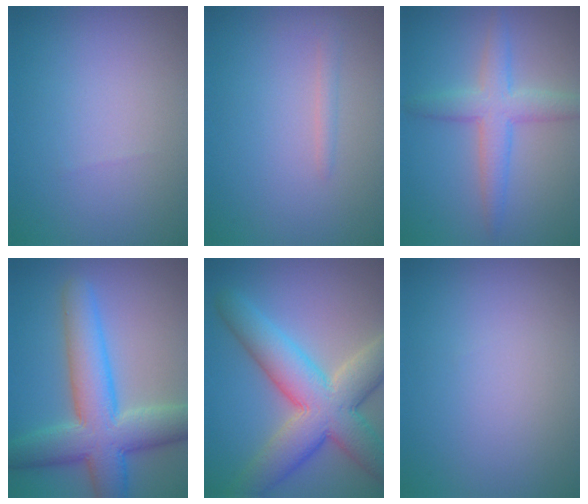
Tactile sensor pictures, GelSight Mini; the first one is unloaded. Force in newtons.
{"total": 0.9, "press": 0.9, "slide": 0.1}
{"total": 3.9, "press": 3.9, "slide": 0.1}
{"total": 8.9, "press": 8.9, "slide": 0.4}
{"total": 9.9, "press": 9.8, "slide": 0.6}
{"total": 0.0}